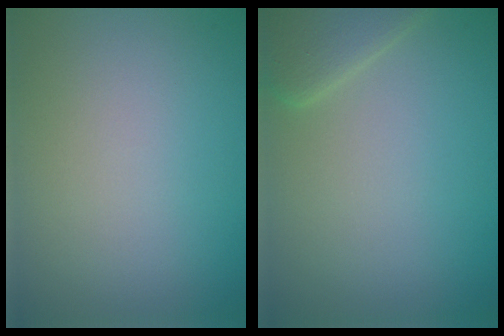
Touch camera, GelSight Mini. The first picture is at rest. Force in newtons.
{"total": 2.6, "press": 2.6, "slide": 0.2}